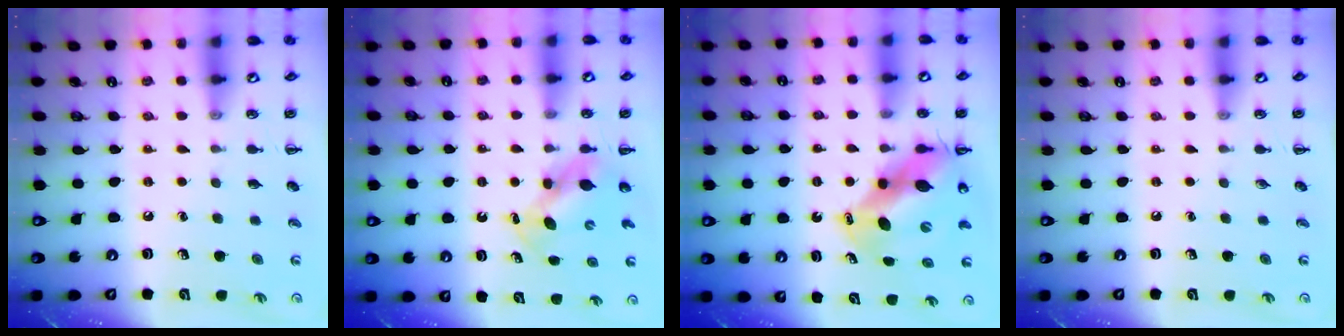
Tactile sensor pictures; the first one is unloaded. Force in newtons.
{"total": 6.0, "press": 5.9, "slide": 1.0}
{"total": 11.8, "press": 11.3, "slide": 3.2}
{"total": 0.0}